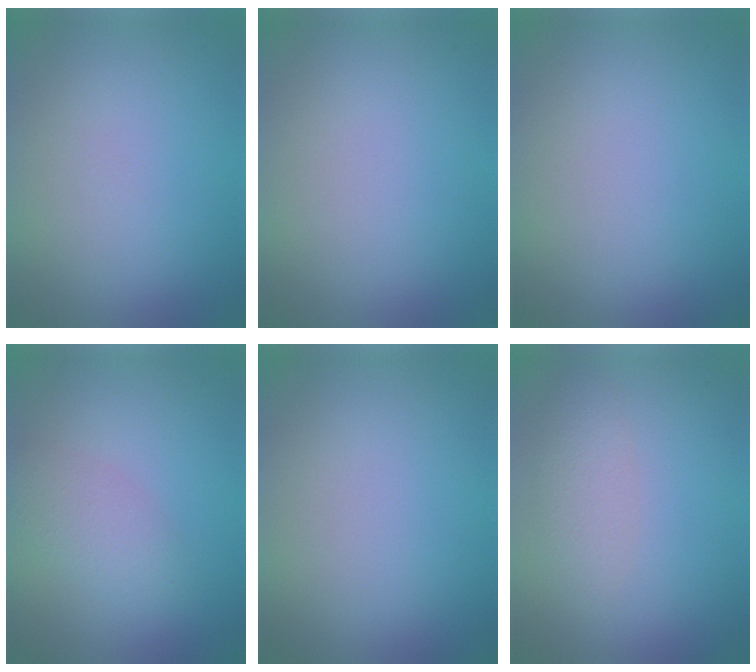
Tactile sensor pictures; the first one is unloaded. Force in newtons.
{"total": 0.0}
{"total": 0.0}
{"total": 2.7, "press": 2.7, "slide": 0.1}
{"total": 0.0}
{"total": 2.1, "press": 2.1, "slide": 0.1}